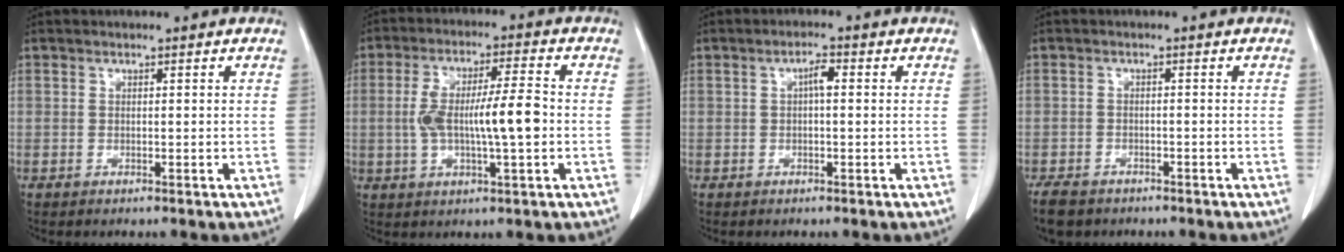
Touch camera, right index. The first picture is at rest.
{"total": 10.3, "force": [-0.8, 1.6, 10.1], "torque": [-0.187, 0.014, -0.014]}
{"total": 2.2, "force": [0.2, 0.6, 2.1], "torque": [-0.037, 0.005, 0.004]}
{"total": 5.3, "force": [-4.1, 2.9, 1.7], "torque": [-0.031, -0.003, -0.064]}